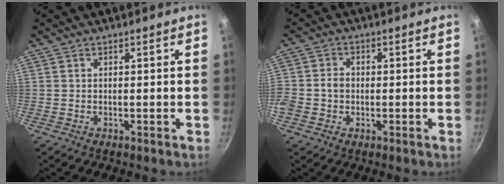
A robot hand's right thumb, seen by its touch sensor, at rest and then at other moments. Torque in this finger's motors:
{"motor_torque": [0.89, 0.61, 0.44, 0.07, 0.03]}